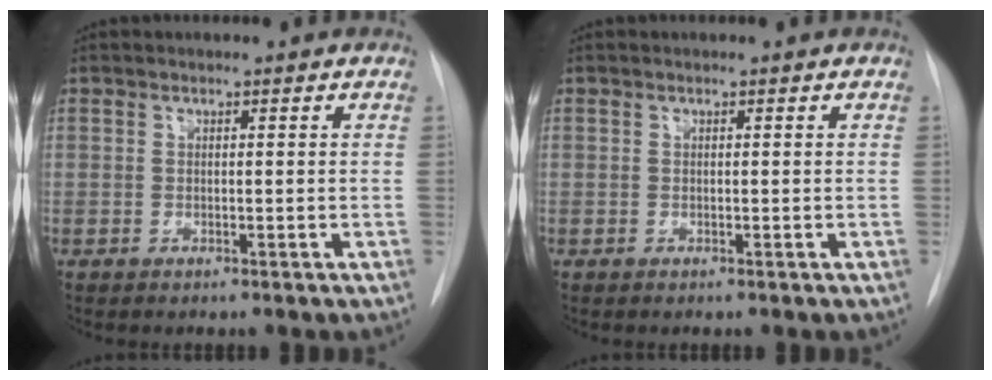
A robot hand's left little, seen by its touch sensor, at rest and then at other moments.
{"total": 0.0}